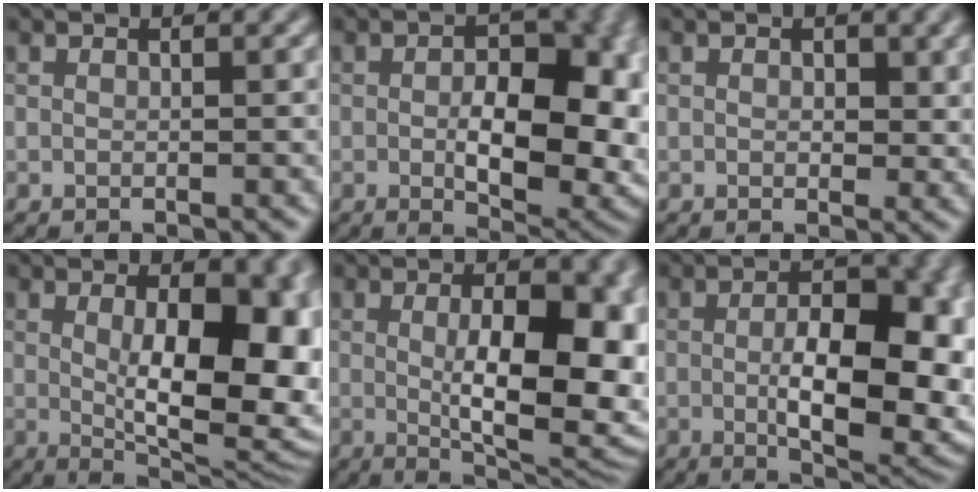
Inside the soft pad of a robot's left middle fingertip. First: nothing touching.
{"total": 11.2, "force": [-0.9, 6.1, 9.4], "torque": [-0.130, -0.017, 0.000]}
{"total": 1.5, "force": [0.5, 1.0, 1.0], "torque": [-0.013, -0.007, 0.009]}
{"total": 12.1, "force": [0.5, 5.4, 10.9], "torque": [-0.126, -0.006, 0.017]}
{"total": 11.3, "force": [-0.1, 4.5, 10.3], "torque": [-0.137, -0.010, 0.008]}
{"total": 10.8, "force": [-1.1, 4.9, 9.6], "torque": [-0.141, -0.012, -0.009]}